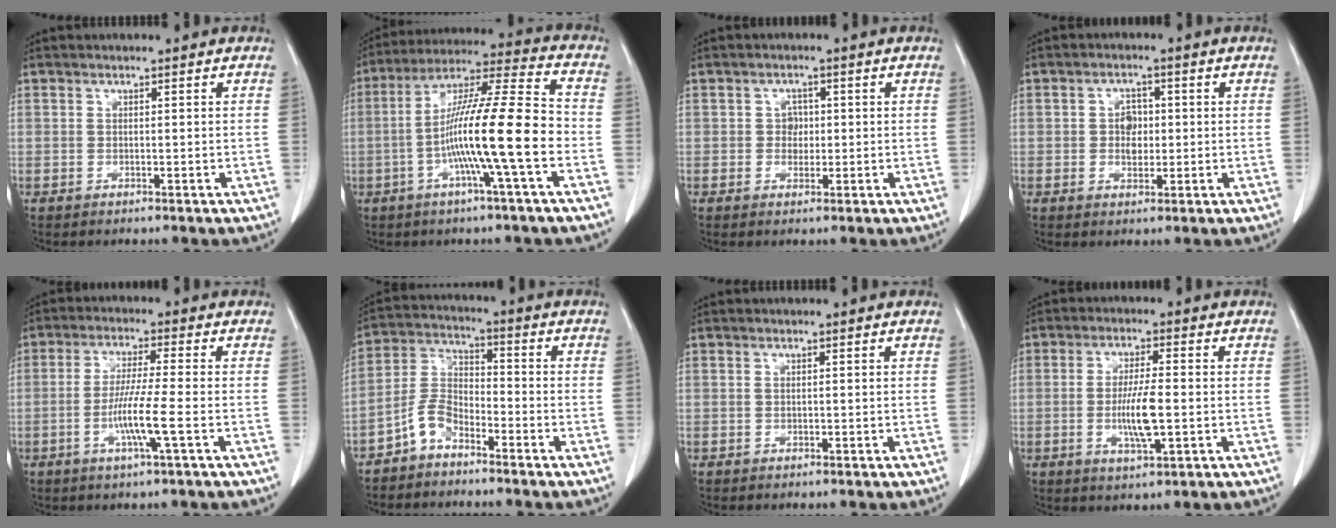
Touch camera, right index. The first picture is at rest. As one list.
[{"total": 15.5, "force": [-3.8, -0.3, 15.0], "torque": [-0.264, 0.008, -0.078]}, {"total": 2.2, "force": [0.1, 1.9, 1.1], "torque": [-0.013, 0.004, 0.001]}, {"total": 3.8, "force": [-0.1, 2.0, 3.2], "torque": [-0.061, 0.004, -0.001]}, {"total": 7.0, "force": [-2.1, -0.7, 6.7], "torque": [-0.129, -0.009, -0.043]}, {"total": 5.6, "force": [-4.0, 2.8, 2.8], "torque": [-0.061, 0.008, -0.084]}, {"total": 0.0}, {"total": 6.9, "force": [-1.1, 0.9, 6.7], "torque": [-0.129, -0.008, -0.020]}]